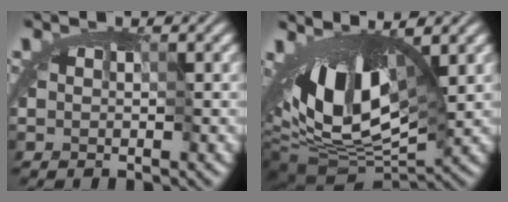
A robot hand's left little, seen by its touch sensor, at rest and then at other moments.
{"total": 12.6, "force": [0.9, 5.3, 11.4], "torque": [-0.183, 0.002, 0.018]}